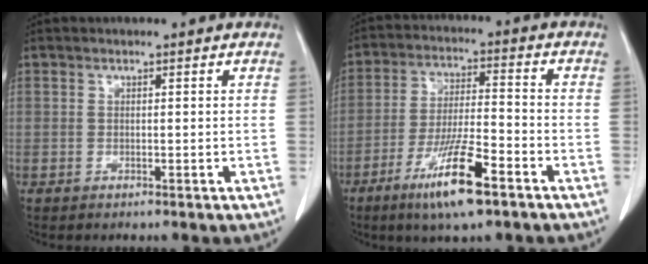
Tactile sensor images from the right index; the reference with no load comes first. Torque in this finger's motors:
{"motor_torque": [1.03, -0.58, 0.27, 0.08]}